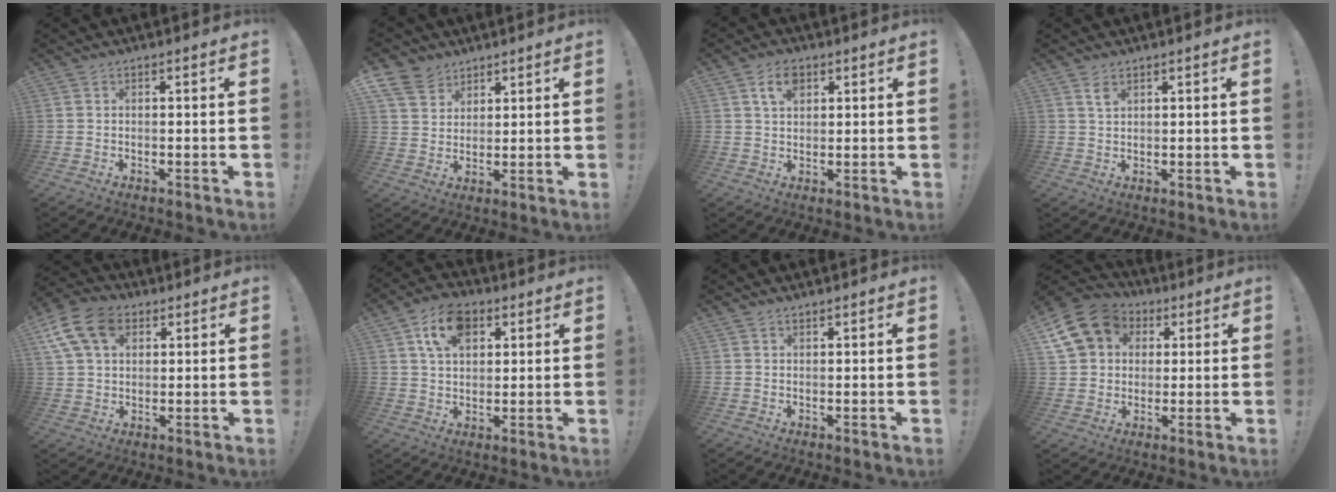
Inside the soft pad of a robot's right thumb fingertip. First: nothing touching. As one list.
[{"total": 8.4, "force": [5.8, 5.8, 2.0], "torque": [-0.039, -0.035, 0.116]}, {"total": 6.0, "force": [3.0, 3.6, 3.7], "torque": [-0.057, 0.000, 0.052]}, {"total": 2.5, "force": [1.5, 1.3, 1.4], "torque": [-0.019, -0.005, 0.025]}, {"total": 13.7, "force": [5.9, 9.4, 8.0], "torque": [-0.156, -0.015, 0.116]}, {"total": 11.4, "force": [5.4, 7.6, 6.5], "torque": [-0.102, -0.006, 0.102]}, {"total": 1.0, "force": [0.9, 0.4, 0.2], "torque": [0.000, -0.003, 0.017]}, {"total": 13.8, "force": [4.8, 11.5, 6.0], "torque": [-0.091, -0.016, 0.095]}]